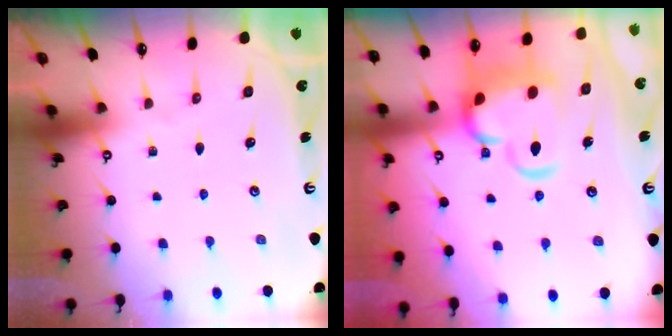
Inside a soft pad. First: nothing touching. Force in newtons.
{"total": 8.4, "press": 8.2, "slide": 1.8}